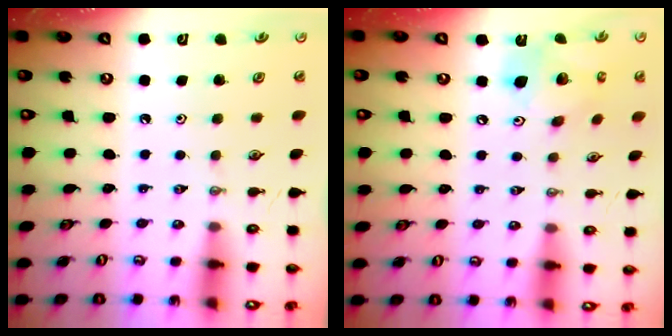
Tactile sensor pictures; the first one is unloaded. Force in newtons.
{"total": 13.6, "press": 13.5, "slide": 1.4}